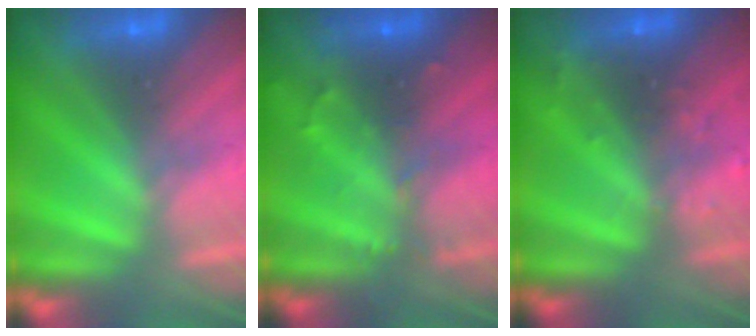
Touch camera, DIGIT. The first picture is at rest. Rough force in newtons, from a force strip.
{"total": 2.8}
{"total": 2.9}